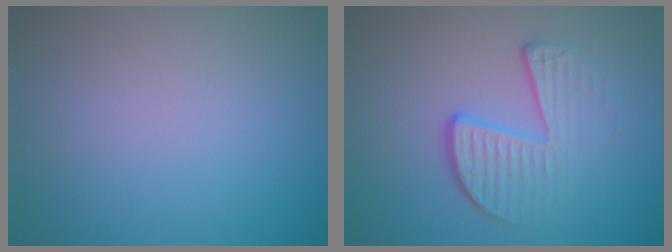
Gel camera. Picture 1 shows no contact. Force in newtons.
{"total": 4.1, "press": 2.7, "slide": 3.2}